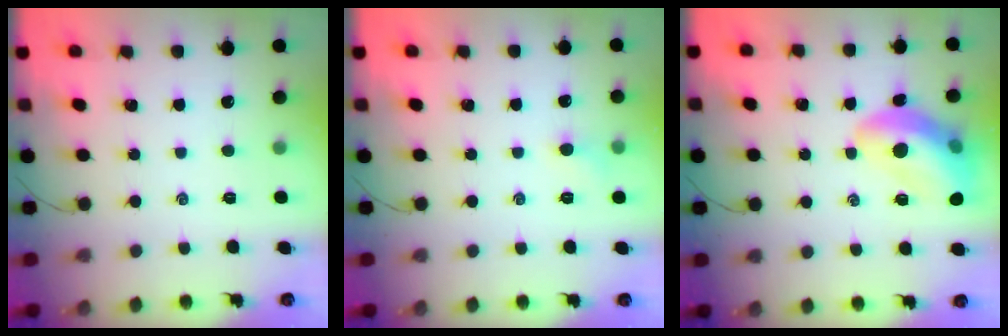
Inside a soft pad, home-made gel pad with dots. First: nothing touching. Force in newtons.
{"total": 4.8, "press": 4.5, "slide": 1.5}
{"total": 15.2, "press": 15.0, "slide": 2.3}